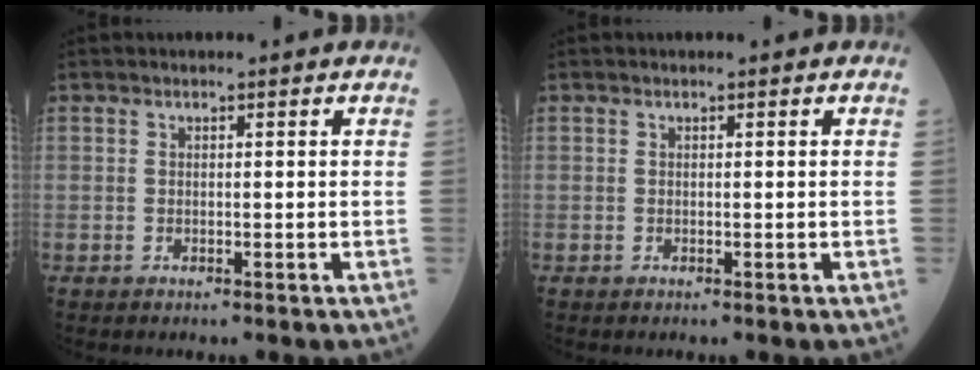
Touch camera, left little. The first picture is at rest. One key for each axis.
{"total": 0.0}